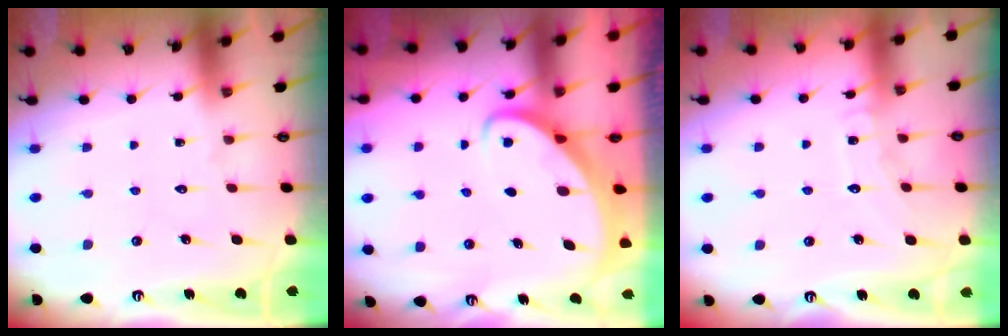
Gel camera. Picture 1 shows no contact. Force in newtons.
{"total": 2.5, "press": 2.5, "slide": 0.3}
{"total": 6.5, "press": 6.5, "slide": 0.6}